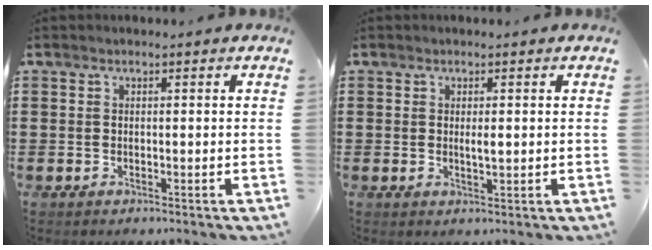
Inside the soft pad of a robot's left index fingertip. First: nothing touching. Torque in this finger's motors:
{"motor_torque": [0.59, 0.05, 0.07, 0.02]}